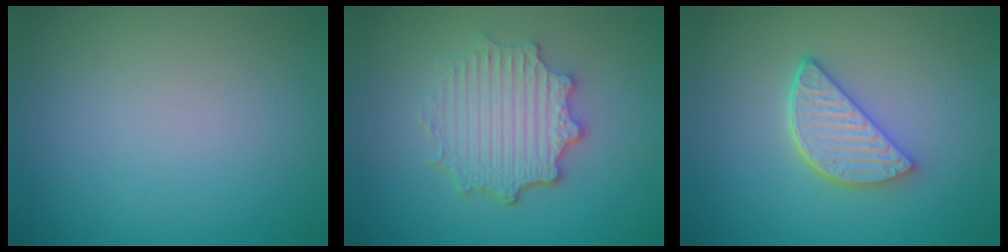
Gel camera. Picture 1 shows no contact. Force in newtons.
{"total": 4.9, "press": 3.8, "slide": 3.1}
{"total": 3.8, "press": 3.2, "slide": 2.1}